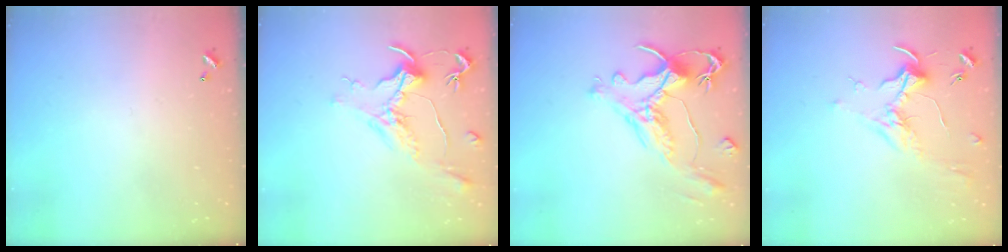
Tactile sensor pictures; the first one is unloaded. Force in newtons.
{"total": 1.5, "press": 1.2, "slide": 0.9}
{"total": 1.5, "press": 0.7, "slide": 1.3}
{"total": 1.7, "press": 1.5, "slide": 0.8}